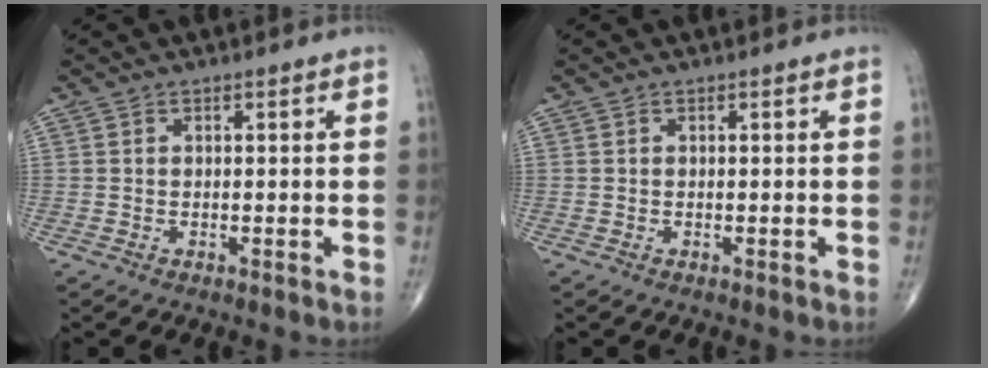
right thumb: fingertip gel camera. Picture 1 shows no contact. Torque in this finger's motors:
{"motor_torque": [0.00, 0.00, 0.00, 0.00, 0.00]}